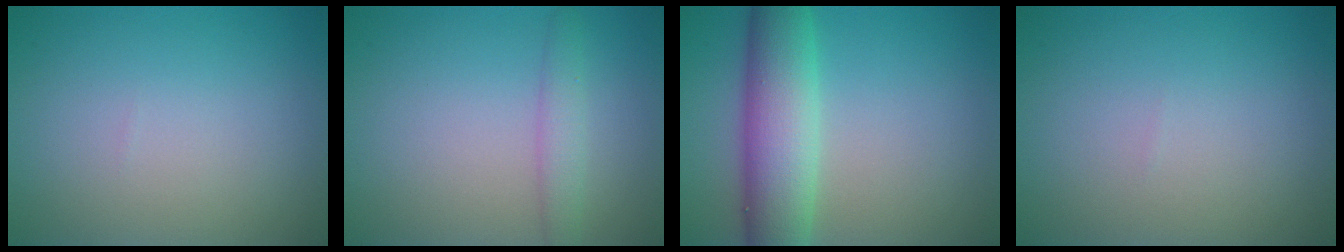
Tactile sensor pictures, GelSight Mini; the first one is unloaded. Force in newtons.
{"total": 2.0, "press": 2.0, "slide": 0.1}
{"total": 7.3, "press": 7.3, "slide": 0.4}
{"total": 0.0}